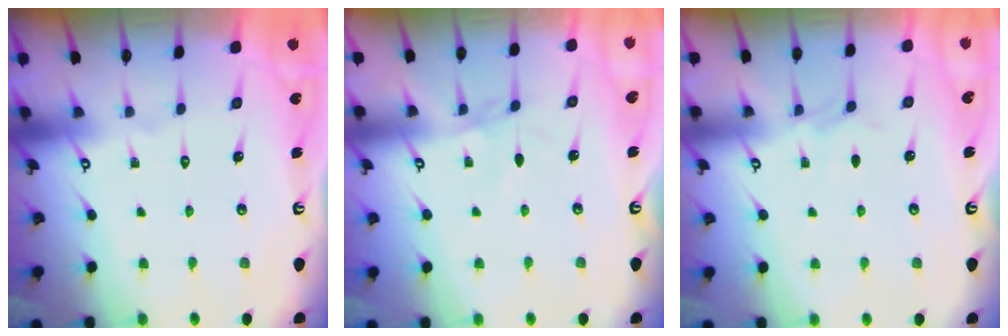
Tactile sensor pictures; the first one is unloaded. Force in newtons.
{"total": 2.3, "press": 2.3, "slide": 0.4}
{"total": 2.8, "press": 2.8, "slide": 0.5}